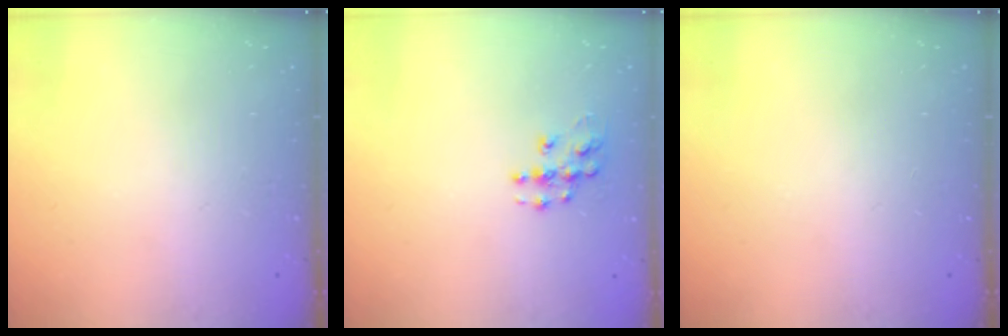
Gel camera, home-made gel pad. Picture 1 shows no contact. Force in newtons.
{"total": 8.2, "press": 8.2, "slide": 0.4}
{"total": 0.0}